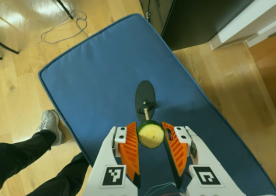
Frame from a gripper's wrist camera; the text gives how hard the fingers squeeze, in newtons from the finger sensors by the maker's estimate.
{"total": 7.8, "left": 7.9, "right": 7.6}